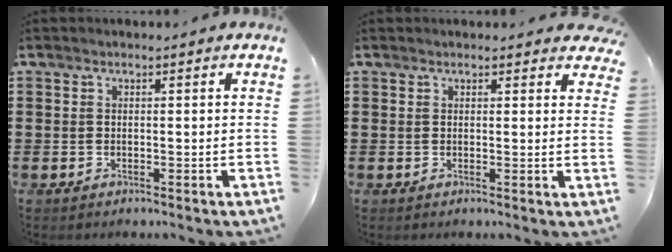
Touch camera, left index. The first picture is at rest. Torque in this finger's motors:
{"motor_torque": [0.33, -0.31, 0.10, 0.00]}